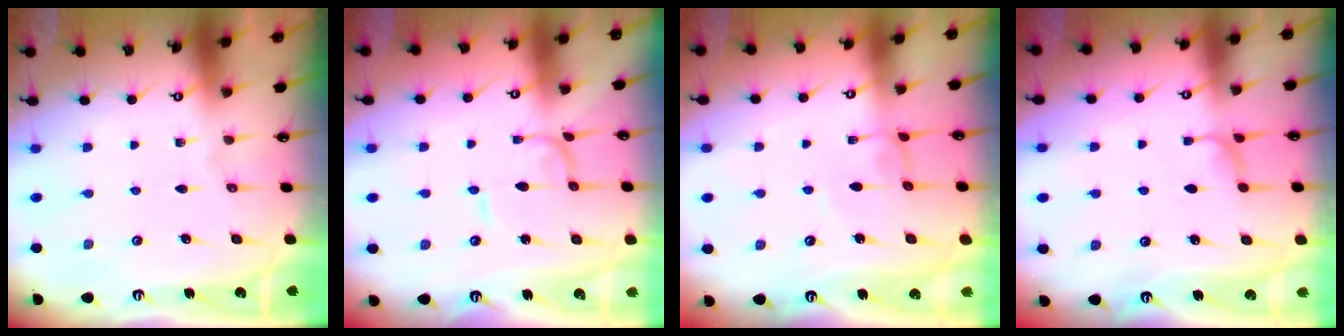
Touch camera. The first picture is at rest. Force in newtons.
{"total": 1.3, "press": 1.3, "slide": 0.1}
{"total": 1.0, "press": 0.9, "slide": 0.4}
{"total": 2.3, "press": 2.3, "slide": 0.4}